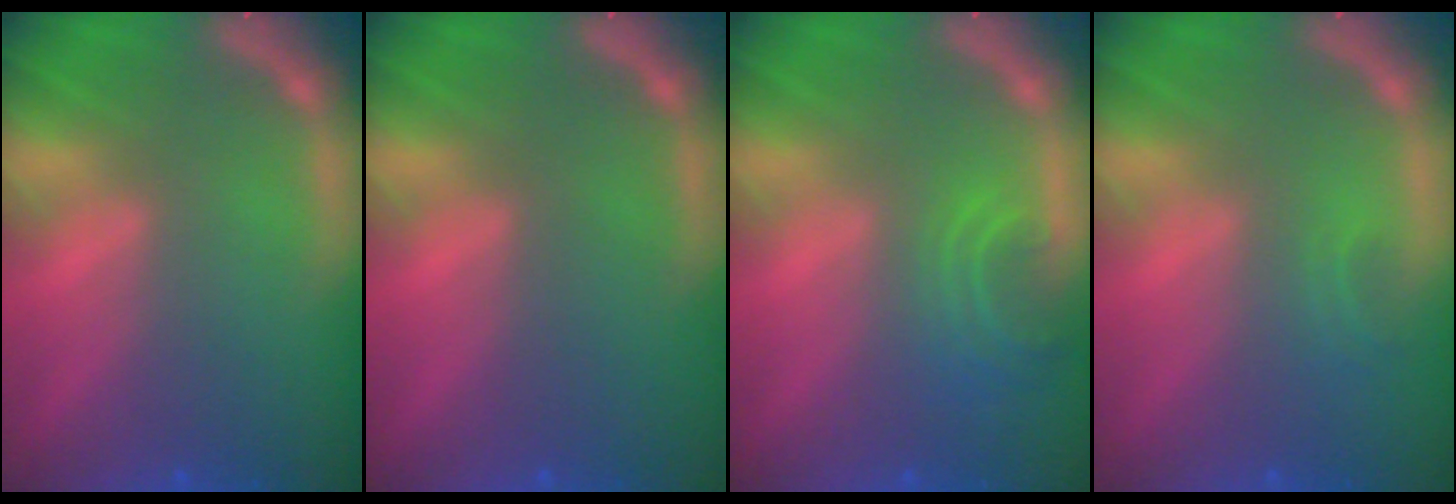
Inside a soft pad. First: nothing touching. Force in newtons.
{"total": 0.0}
{"total": 2.9}
{"total": 0.9}